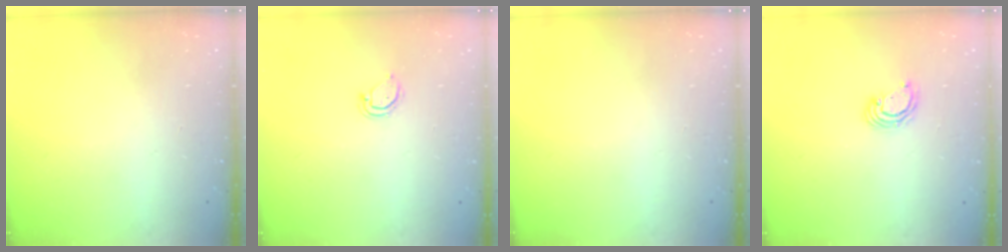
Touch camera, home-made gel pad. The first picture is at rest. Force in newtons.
{"total": 3.0, "press": 3.0, "slide": 0.2}
{"total": 0.0}
{"total": 3.9, "press": 3.8, "slide": 0.2}